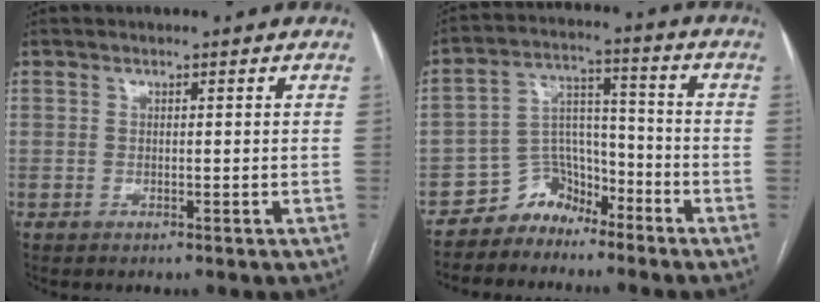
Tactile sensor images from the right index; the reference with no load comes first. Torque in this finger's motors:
{"motor_torque": [-2.14, 0.00, -1.05, -0.21]}